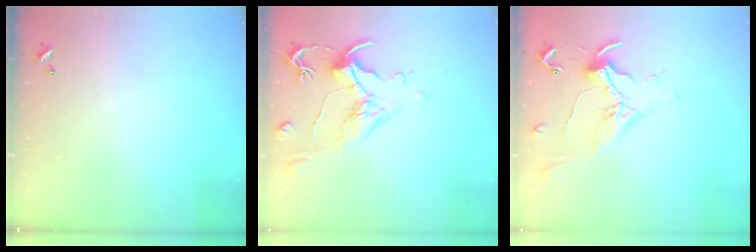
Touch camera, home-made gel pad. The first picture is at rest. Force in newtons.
{"total": 1.6, "press": 0.7, "slide": 1.4}
{"total": 1.1, "press": 1.0, "slide": 0.4}